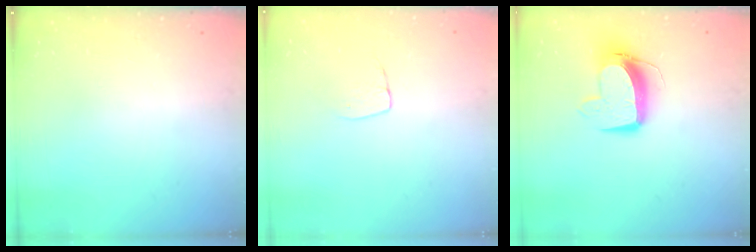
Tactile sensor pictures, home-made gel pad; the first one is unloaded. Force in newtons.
{"total": 5.0, "press": 5.0, "slide": 0.3}
{"total": 11.1, "press": 11.0, "slide": 1.0}